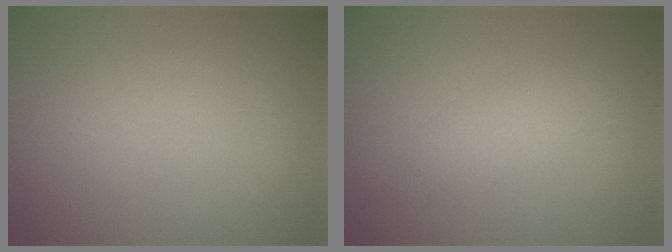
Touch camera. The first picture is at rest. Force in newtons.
{"total": 1.8, "press": 1.8, "slide": 0.1}